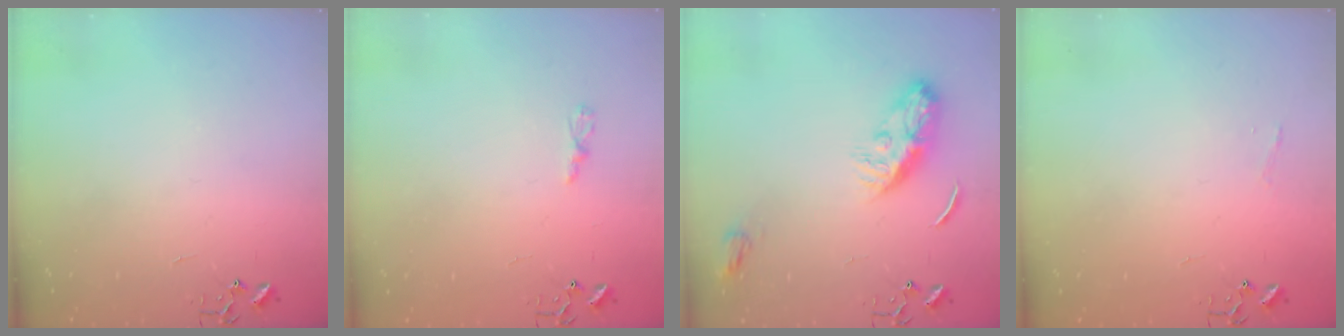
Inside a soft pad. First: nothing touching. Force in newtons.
{"total": 3.2, "press": 3.1, "slide": 0.4}
{"total": 10.6, "press": 10.5, "slide": 0.7}
{"total": 3.7, "press": 3.7, "slide": 0.4}